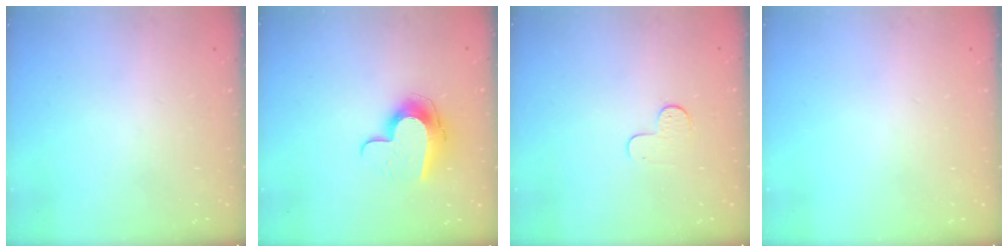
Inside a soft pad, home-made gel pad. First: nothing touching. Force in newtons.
{"total": 11.4, "press": 11.4, "slide": 0.2}
{"total": 4.8, "press": 4.8, "slide": 0.5}
{"total": 0.0}